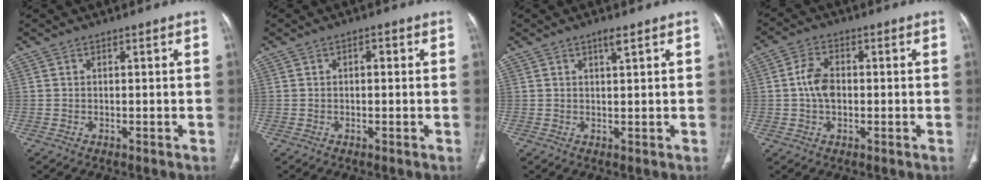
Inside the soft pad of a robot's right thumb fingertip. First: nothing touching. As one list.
[{"total": 1.3, "force": [0.1, 0.7, 1.1], "torque": [-0.011, 0.006, -0.002]}, {"total": 1.9, "force": [1.1, 0.1, 1.5], "torque": [-0.028, -0.008, 0.021]}, {"total": 5.3, "force": [-0.2, 3.5, 4.0], "torque": [-0.072, 0.009, -0.008]}]